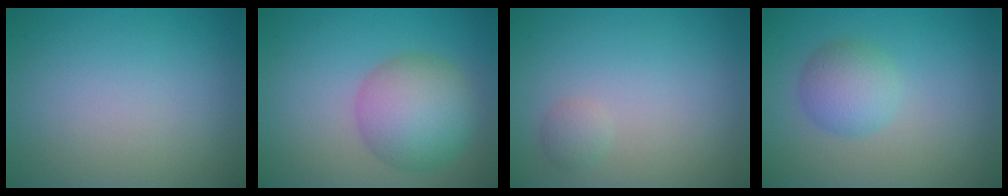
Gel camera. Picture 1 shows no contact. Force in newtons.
{"total": 6.3, "press": 6.3, "slide": 0.1}
{"total": 1.0, "press": 1.0, "slide": 0.1}
{"total": 3.0, "press": 3.0, "slide": 0.0}